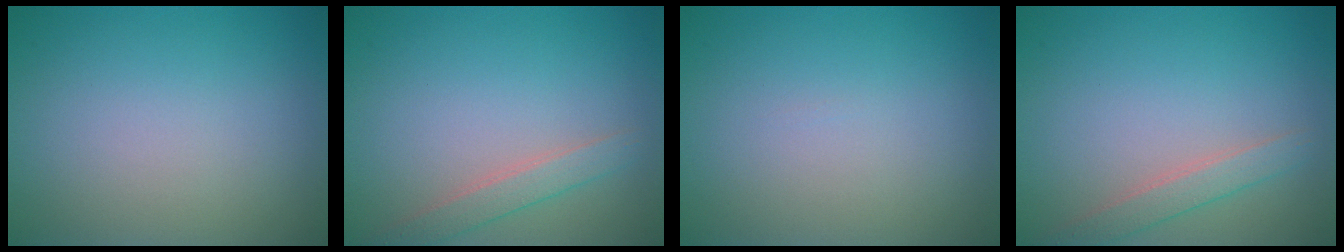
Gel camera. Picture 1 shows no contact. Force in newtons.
{"total": 1.9, "press": 1.9, "slide": 0.1}
{"total": 0.0}
{"total": 1.9, "press": 1.9, "slide": 0.1}